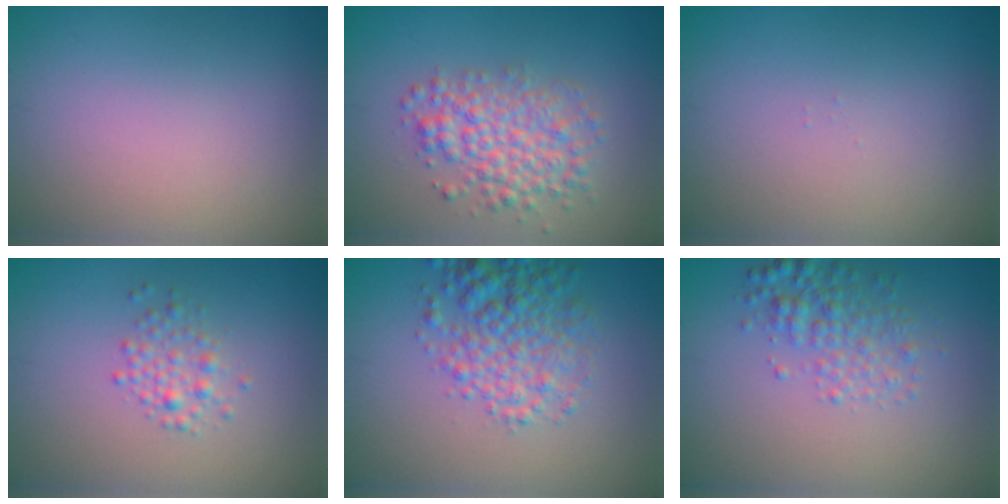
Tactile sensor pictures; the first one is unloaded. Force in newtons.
{"total": 4.3, "press": 4.3, "slide": 0.1}
{"total": 0.0}
{"total": 1.7, "press": 1.7, "slide": 0.0}
{"total": 5.0, "press": 5.0, "slide": 0.1}
{"total": 2.8, "press": 2.8, "slide": 0.1}